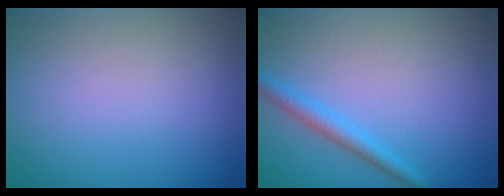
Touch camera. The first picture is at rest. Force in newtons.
{"total": 2.0, "press": 2.0, "slide": 0.0}